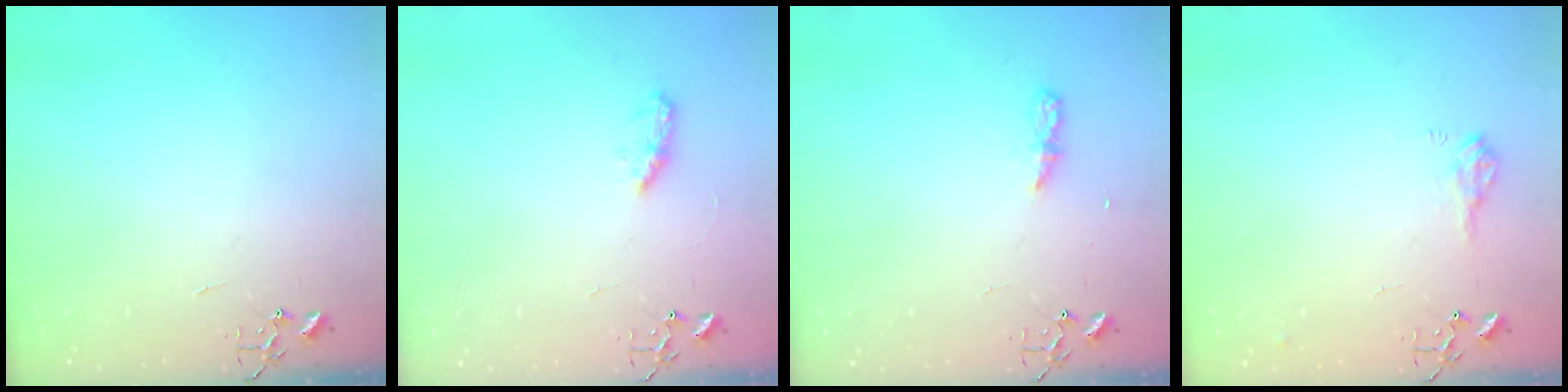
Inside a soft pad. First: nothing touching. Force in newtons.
{"total": 5.7, "press": 5.7, "slide": 0.7}
{"total": 4.9, "press": 4.9, "slide": 0.6}
{"total": 9.3, "press": 9.3, "slide": 0.9}